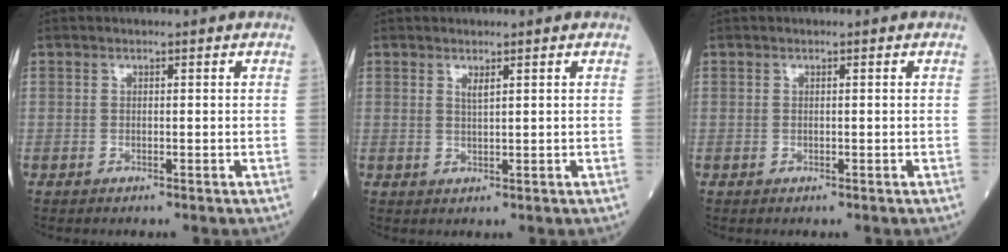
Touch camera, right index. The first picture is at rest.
{"total": 1.2, "force": [0.8, 0.0, 0.9], "torque": [-0.022, -0.007, 0.015]}
{"total": 0.0}